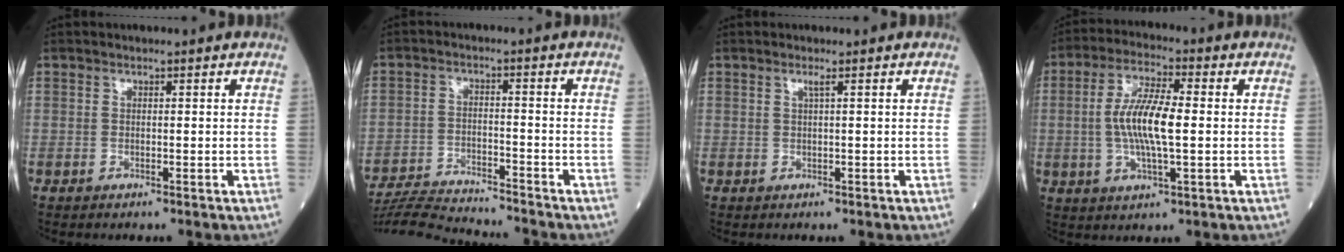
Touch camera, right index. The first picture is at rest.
{"total": 11.6, "force": [-11.3, 0.0, 2.7], "torque": [-0.048, -0.005, -0.188]}
{"total": 0.7, "force": [0.3, -0.2, 0.6], "torque": [-0.019, -0.002, 0.009]}
{"total": 9.7, "force": [-0.1, 1.9, 9.5], "torque": [-0.190, 0.003, -0.005]}